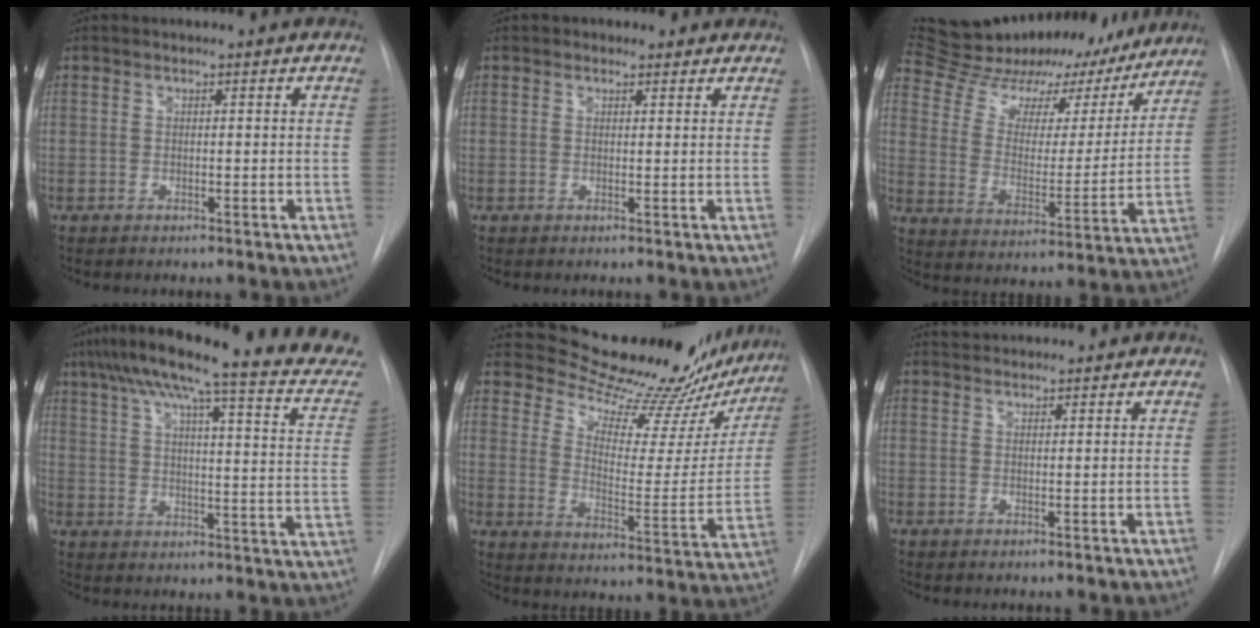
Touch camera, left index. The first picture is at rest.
{"total": 3.0, "force": [2.1, 2.0, 0.4], "torque": [0.002, 0.010, 0.023]}
{"total": 21.7, "force": [20.0, 6.6, 5.3], "torque": [-0.084, -0.006, 0.284]}
{"total": 25.4, "force": [21.6, 1.3, 13.3], "torque": [-0.194, -0.037, 0.266]}
{"total": 23.5, "force": [21.5, 5.3, 7.8], "torque": [-0.105, -0.073, 0.276]}
{"total": 3.9, "force": [3.8, 0.6, 0.4], "torque": [-0.008, 0.035, 0.060]}